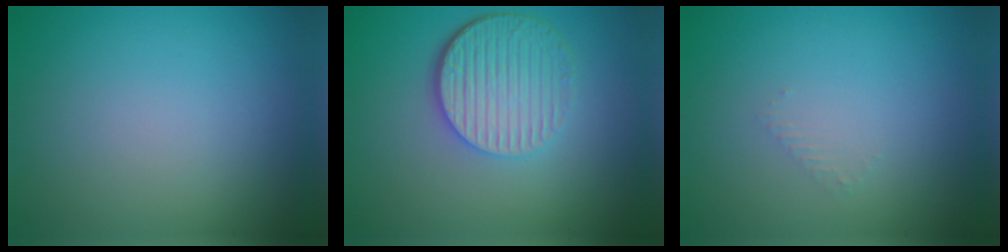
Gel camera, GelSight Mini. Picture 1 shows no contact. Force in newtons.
{"total": 5.4, "press": 4.0, "slide": 3.6}
{"total": 0.8, "press": 0.8, "slide": 0.3}